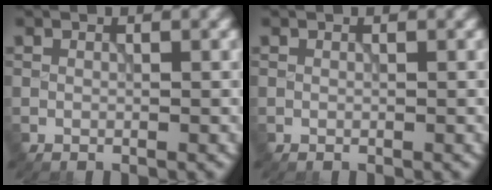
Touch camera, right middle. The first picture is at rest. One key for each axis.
{"total": 0.0}